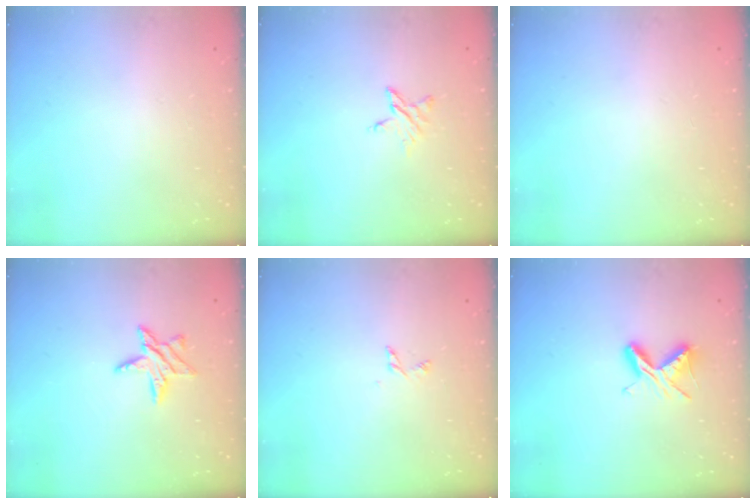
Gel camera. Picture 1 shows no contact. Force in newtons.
{"total": 4.2, "press": 4.2, "slide": 0.4}
{"total": 0.0}
{"total": 7.8, "press": 7.8, "slide": 0.4}
{"total": 2.8, "press": 2.8, "slide": 0.3}
{"total": 6.8, "press": 6.7, "slide": 0.7}